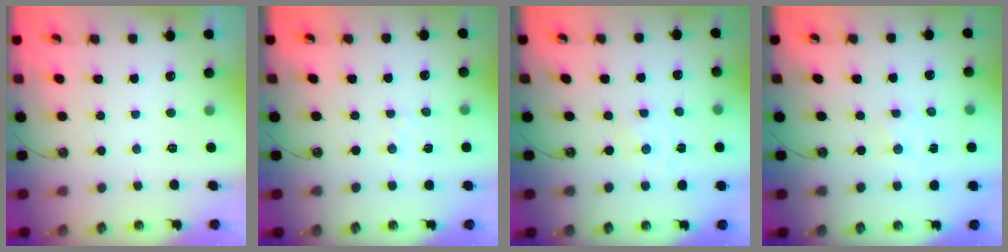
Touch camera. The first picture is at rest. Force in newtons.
{"total": 3.5, "press": 3.4, "slide": 0.4}
{"total": 0.0}
{"total": 1.8, "press": 1.7, "slide": 0.3}